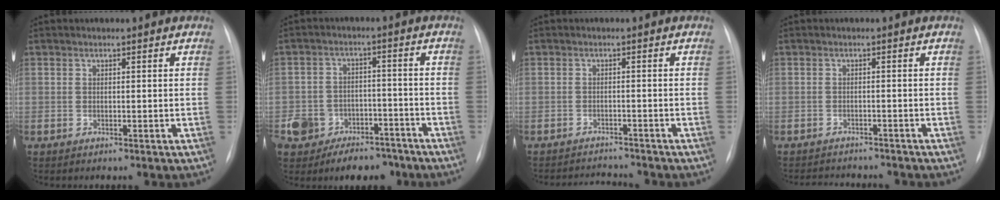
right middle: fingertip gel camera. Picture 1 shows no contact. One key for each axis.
{"total": 10.3, "fx": -6.8, "fy": 6.7, "fz": 3.7, "tx": -0.058, "ty": 0.026, "tz": -0.100}
{"total": 4.8, "fx": -4.8, "fy": 0.0, "fz": 0.2, "tx": -0.004, "ty": -0.004, "tz": -0.072}
{"total": 7.5, "fx": -7.1, "fy": 1.6, "fz": 1.7, "tx": -0.022, "ty": 0.001, "tz": -0.089}